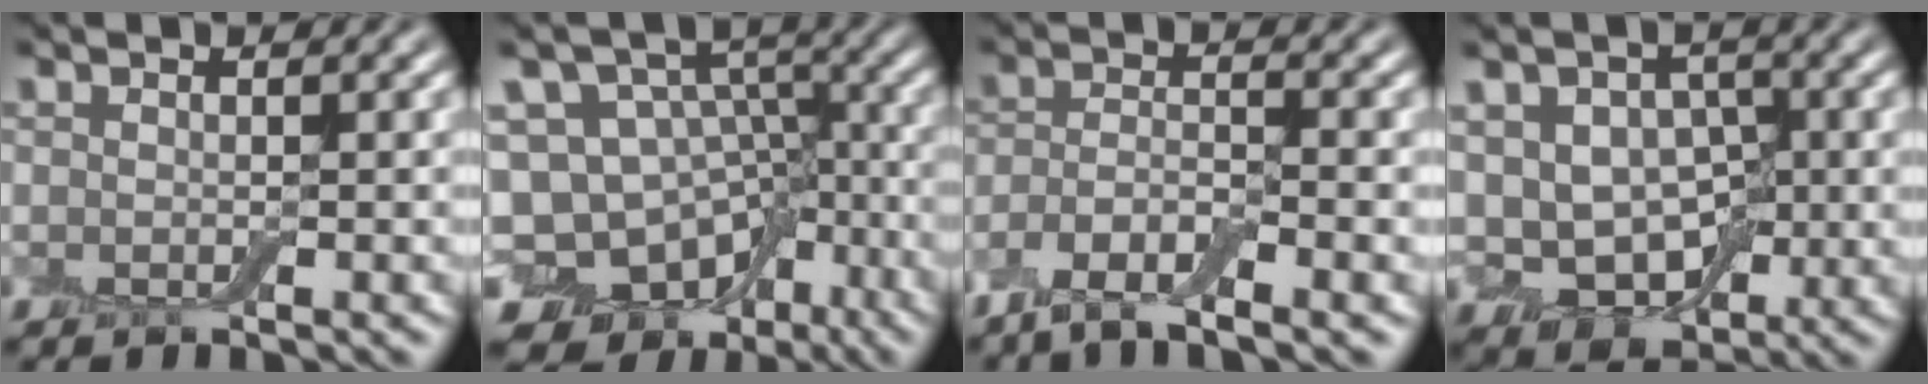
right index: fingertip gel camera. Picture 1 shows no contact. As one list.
[{"total": 14.5, "force": [-8.1, 10.9, 5.0], "torque": [-0.081, -0.006, -0.117]}, {"total": 4.6, "force": [-3.1, 1.2, 3.2], "torque": [-0.065, -0.008, -0.067]}, {"total": 8.3, "force": [-0.9, 6.2, 5.4], "torque": [-0.073, -0.004, -0.012]}]